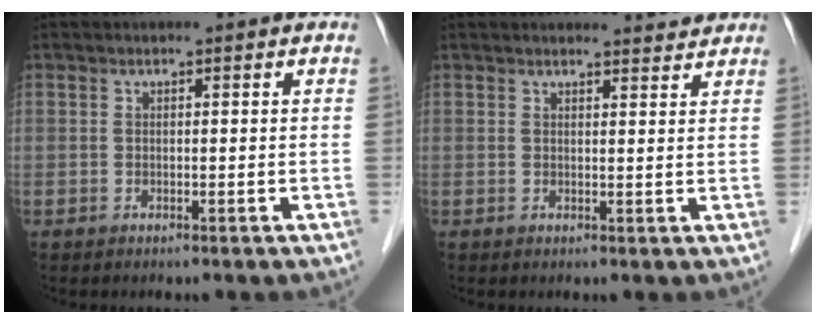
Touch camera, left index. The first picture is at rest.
{"total": 3.9, "force": [3.8, 0.4, 0.3], "torque": [-0.008, 0.002, 0.040]}